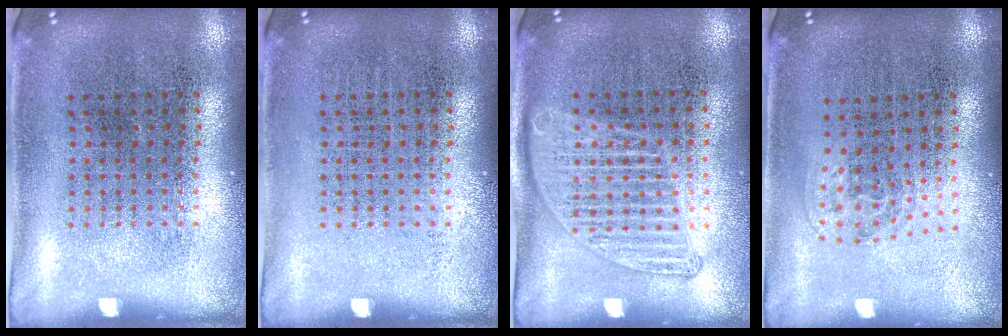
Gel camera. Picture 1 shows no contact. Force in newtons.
{"total": 0.0}
{"total": 1.5, "press": 1.4, "slide": 0.5}
{"total": 1.1, "press": 0.7, "slide": 0.8}